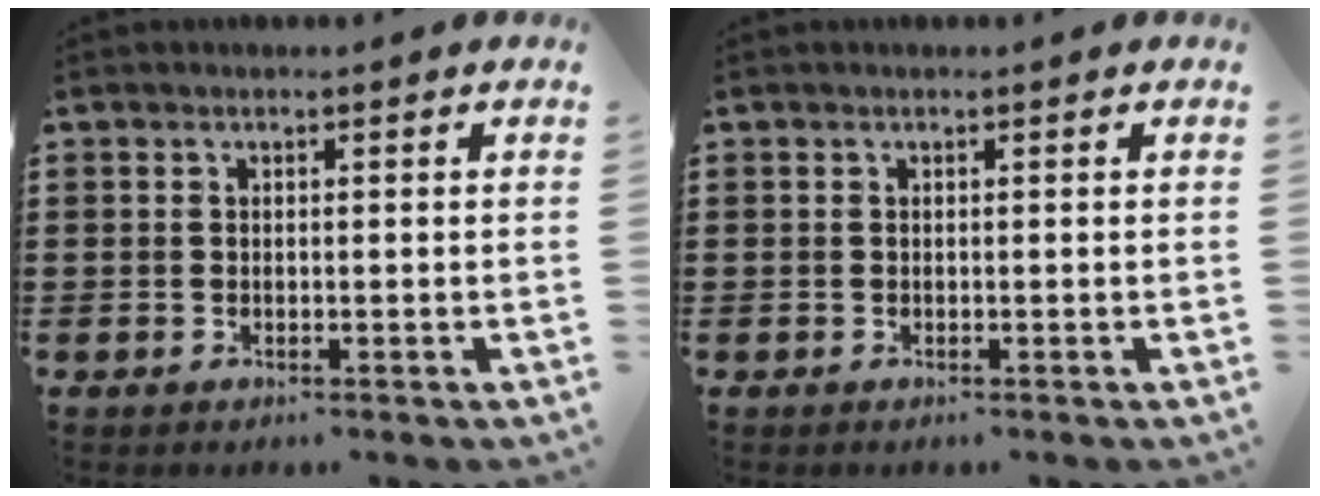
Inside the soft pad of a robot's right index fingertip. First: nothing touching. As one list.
[{"total": 0.0}]